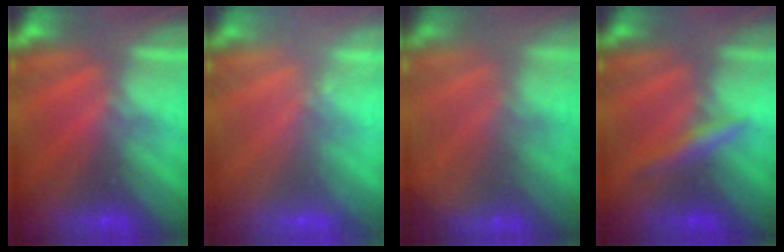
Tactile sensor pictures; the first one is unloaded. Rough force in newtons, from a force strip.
{"total": 2.6}
{"total": 7.5}
{"total": 3.2}